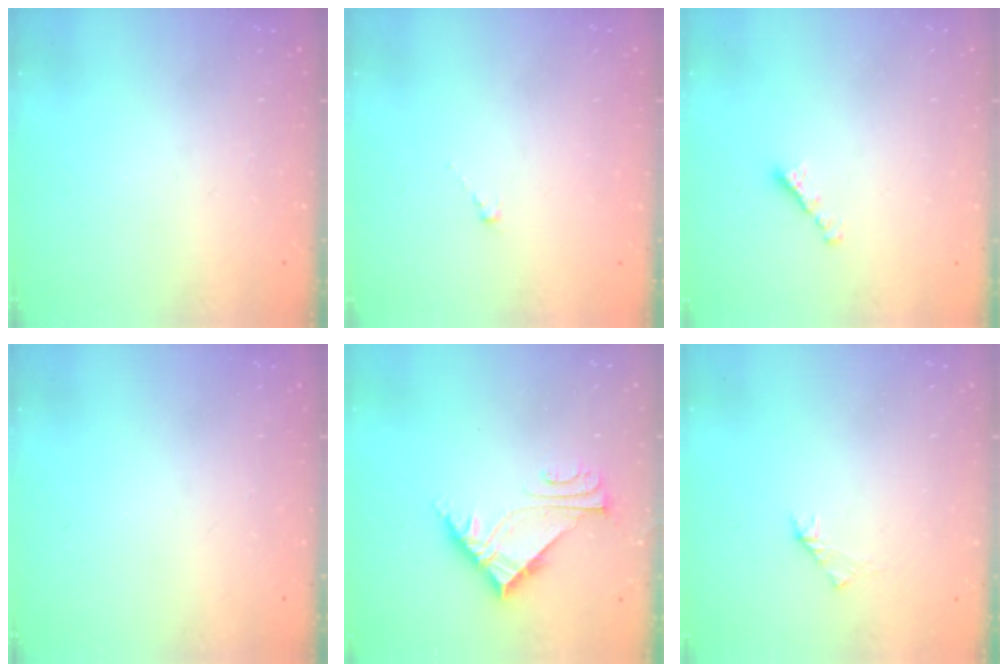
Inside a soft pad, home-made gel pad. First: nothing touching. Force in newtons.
{"total": 0.8, "press": 0.7, "slide": 0.5}
{"total": 2.7, "press": 2.6, "slide": 0.8}
{"total": 0.0}
{"total": 6.3, "press": 6.3, "slide": 0.6}
{"total": 1.6, "press": 1.4, "slide": 0.6}